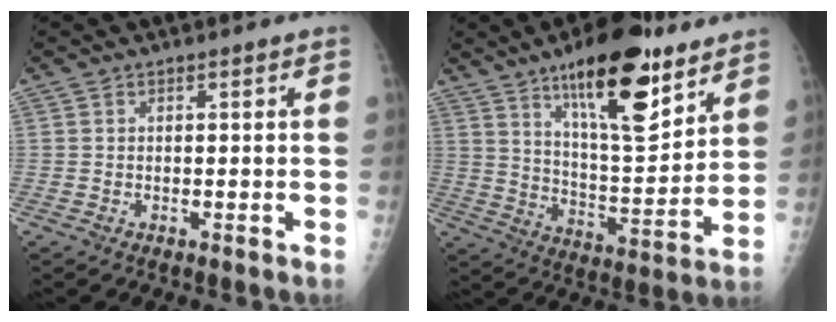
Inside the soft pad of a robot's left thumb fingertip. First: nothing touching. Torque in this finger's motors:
{"motor_torque": [2.42, 1.41, 1.76, -0.97, 0.48]}